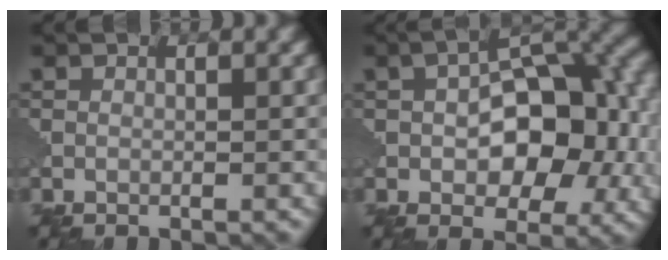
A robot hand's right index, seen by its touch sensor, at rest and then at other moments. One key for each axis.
{"total": 10.3, "fx": -0.4, "fy": 6.2, "fz": 8.2, "tx": -0.109, "ty": 0.005, "tz": -0.005}